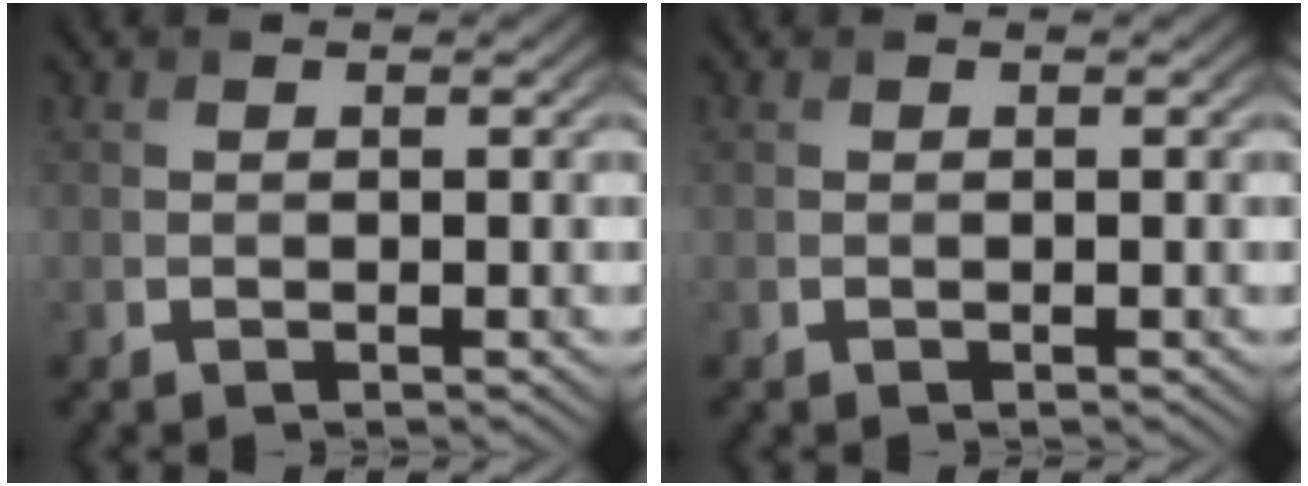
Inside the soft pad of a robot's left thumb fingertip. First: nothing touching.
{"total": 0.0}